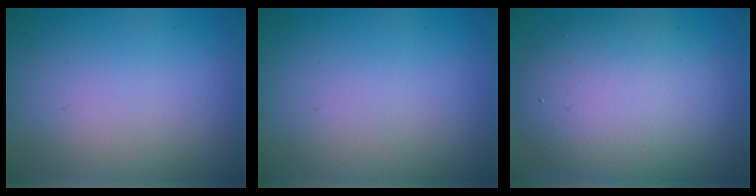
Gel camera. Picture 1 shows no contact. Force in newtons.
{"total": 0.0}
{"total": 8.5, "press": 8.5, "slide": 0.3}